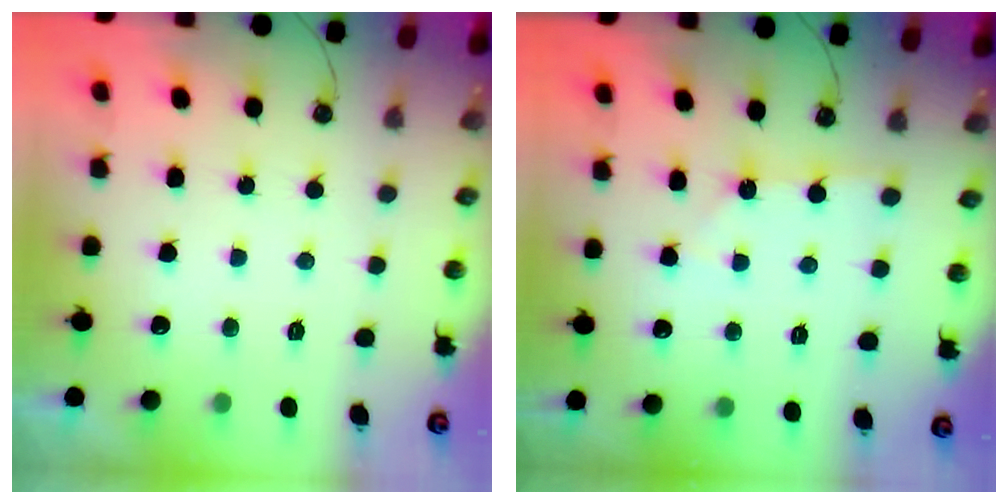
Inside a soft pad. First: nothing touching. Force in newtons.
{"total": 1.0, "press": 1.0, "slide": 0.1}